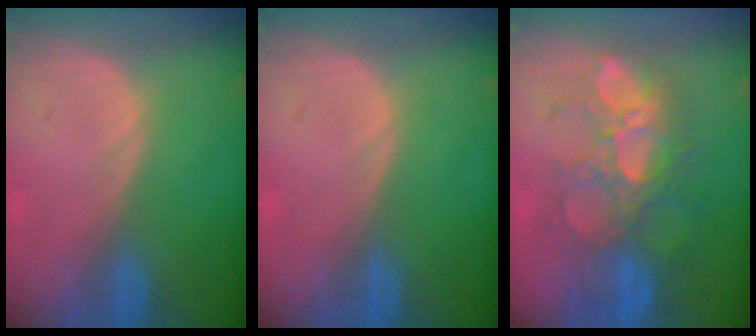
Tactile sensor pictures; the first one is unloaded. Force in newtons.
{"total": 0.0}
{"total": 10.5, "press": 9.8, "slide": 4.0}